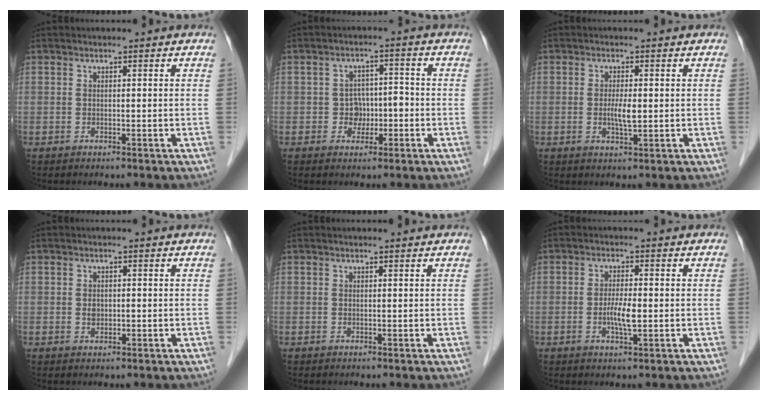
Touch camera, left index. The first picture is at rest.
{"total": 3.7, "force": [-1.2, 3.0, 1.8], "torque": [-0.023, 0.014, -0.019]}
{"total": 2.6, "force": [-0.1, 0.4, 2.6], "torque": [-0.053, -0.005, -0.001]}
{"total": 1.2, "force": [-0.1, 0.9, 0.7], "torque": [-0.015, 0.000, 0.000]}
{"total": 0.6, "force": [0.6, -0.1, 0.2], "torque": [-0.008, 0.002, 0.010]}
{"total": 3.4, "force": [-0.7, 0.5, 3.3], "torque": [-0.068, -0.005, -0.012]}